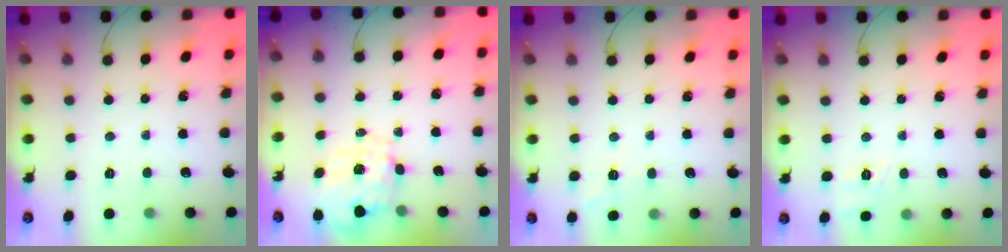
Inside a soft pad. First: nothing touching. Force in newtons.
{"total": 1.3, "press": 1.2, "slide": 0.4}
{"total": 7.8, "press": 7.6, "slide": 1.7}
{"total": 1.9, "press": 0.9, "slide": 1.7}